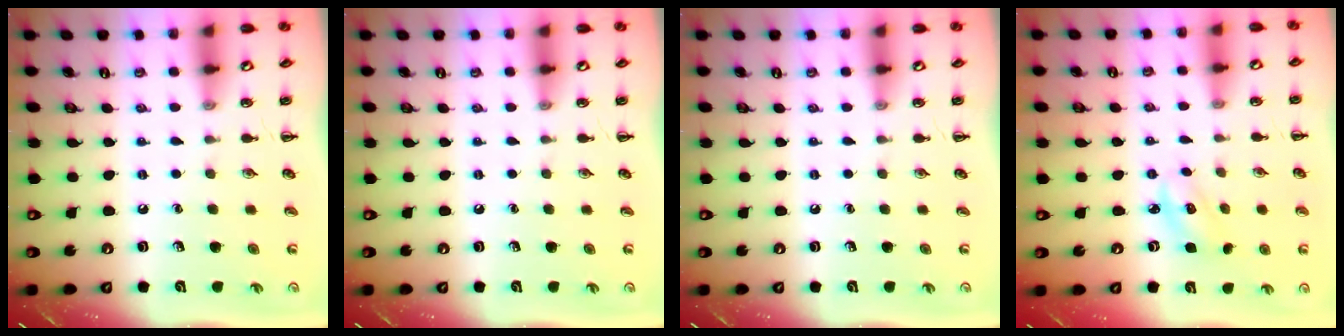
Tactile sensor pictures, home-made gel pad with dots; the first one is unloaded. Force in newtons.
{"total": 0.0}
{"total": 0.0}
{"total": 2.6, "press": 2.5, "slide": 0.5}